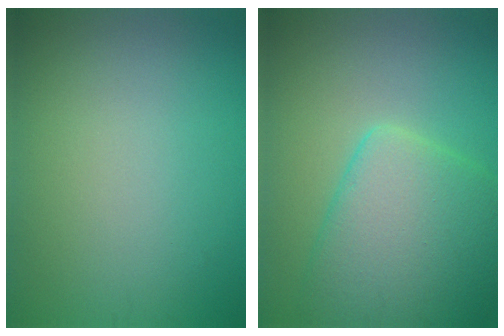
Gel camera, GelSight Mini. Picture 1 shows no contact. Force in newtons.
{"total": 7.5, "press": 7.5, "slide": 0.4}